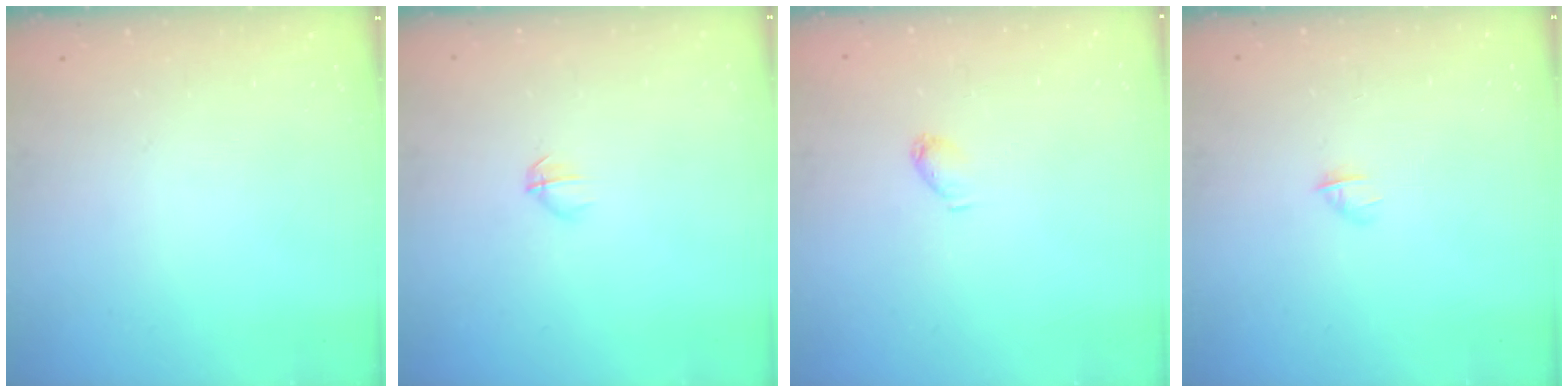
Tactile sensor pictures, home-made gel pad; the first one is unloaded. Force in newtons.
{"total": 2.7, "press": 2.6, "slide": 0.8}
{"total": 3.3, "press": 3.2, "slide": 0.6}
{"total": 2.8, "press": 2.7, "slide": 0.8}